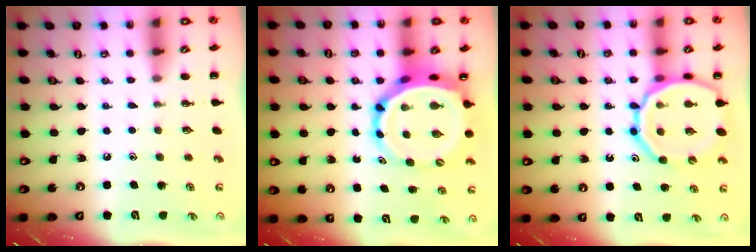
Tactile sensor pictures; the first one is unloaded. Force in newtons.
{"total": 9.2, "press": 8.7, "slide": 2.8}
{"total": 18.2, "press": 18.0, "slide": 2.8}